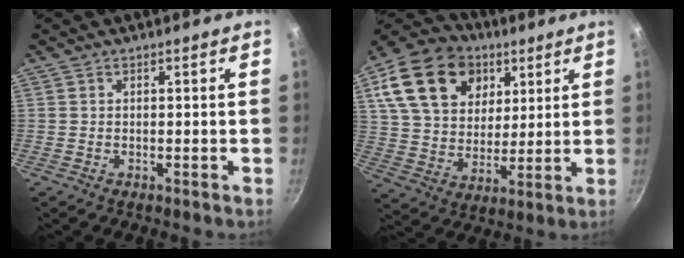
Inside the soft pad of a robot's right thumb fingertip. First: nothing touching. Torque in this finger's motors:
{"motor_torque": [0.25, 4.10, 1.43, 0.61, 0.34]}